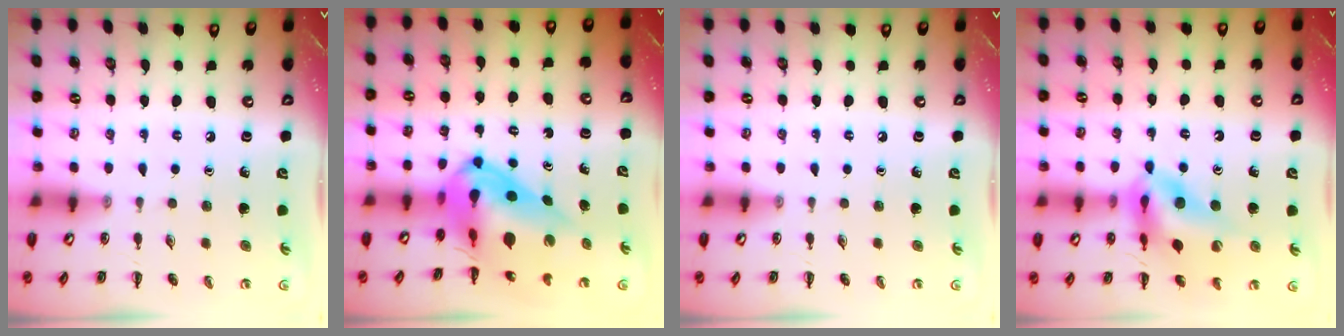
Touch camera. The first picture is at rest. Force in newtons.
{"total": 15.2, "press": 14.5, "slide": 4.4}
{"total": 0.0}
{"total": 13.4, "press": 12.8, "slide": 4.0}